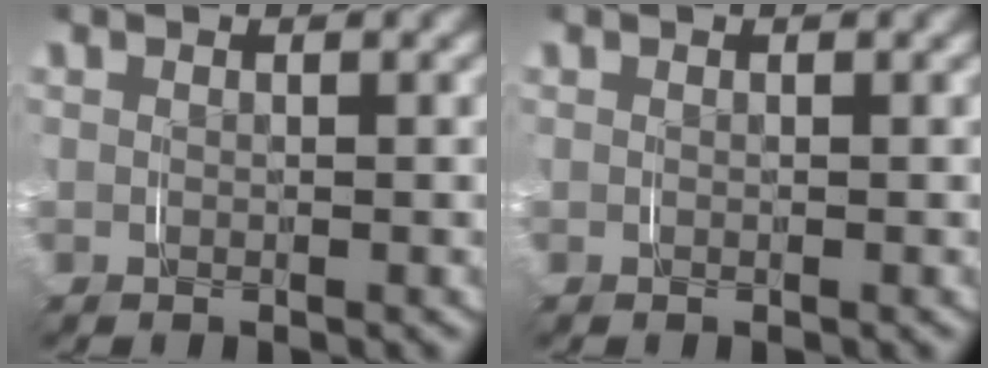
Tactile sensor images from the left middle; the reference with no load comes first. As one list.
[{"total": 0.0}]